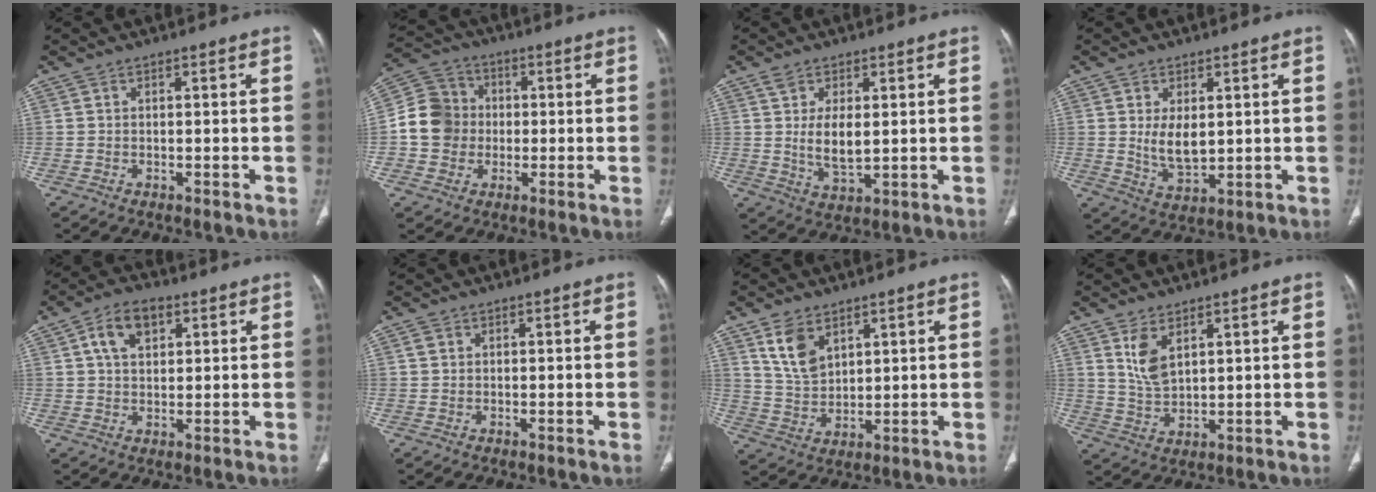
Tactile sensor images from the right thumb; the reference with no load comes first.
{"total": 9.8, "force": [-0.5, 9.0, 3.8], "torque": [-0.049, 0.026, -0.018]}
{"total": 6.8, "force": [1.0, 3.6, 5.7], "torque": [-0.099, -0.011, 0.025]}
{"total": 6.8, "force": [1.0, 4.0, 5.4], "torque": [-0.080, -0.017, 0.029]}
{"total": 7.5, "force": [2.8, 4.7, 5.1], "torque": [-0.077, 0.004, 0.045]}
{"total": 0.9, "force": [0.3, 0.8, 0.4], "torque": [-0.002, 0.003, 0.006]}
{"total": 7.8, "force": [4.3, 4.7, 4.4], "torque": [-0.070, -0.021, 0.094]}
{"total": 5.8, "force": [2.9, 2.9, 4.1], "torque": [-0.075, -0.018, 0.067]}